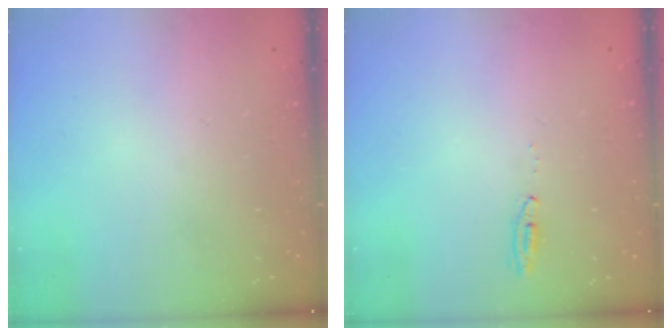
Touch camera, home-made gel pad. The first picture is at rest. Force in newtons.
{"total": 4.1, "press": 3.1, "slide": 2.6}